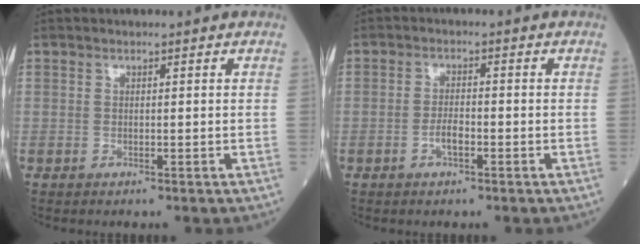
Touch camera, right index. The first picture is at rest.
{"total": 2.4, "force": [-1.1, 0.8, 2.0], "torque": [-0.039, 0.002, -0.021]}